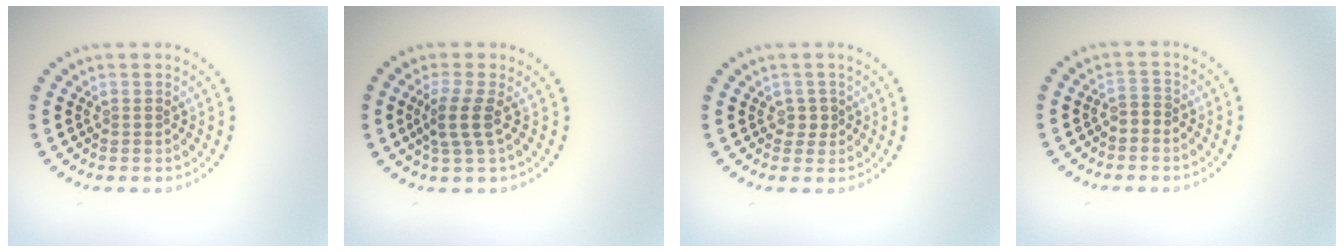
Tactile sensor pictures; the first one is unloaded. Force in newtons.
{"total": 2.6, "press": 2.0, "slide": 1.6}
{"total": 1.0, "press": 0.9, "slide": 0.6}
{"total": 1.2, "press": 1.0, "slide": 0.7}